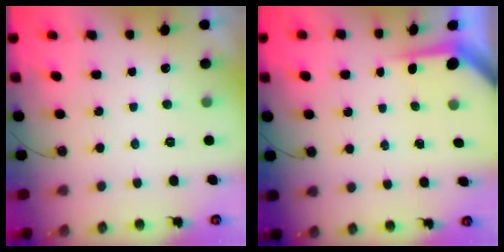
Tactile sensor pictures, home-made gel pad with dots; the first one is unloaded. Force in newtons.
{"total": 3.8, "press": 3.7, "slide": 0.3}